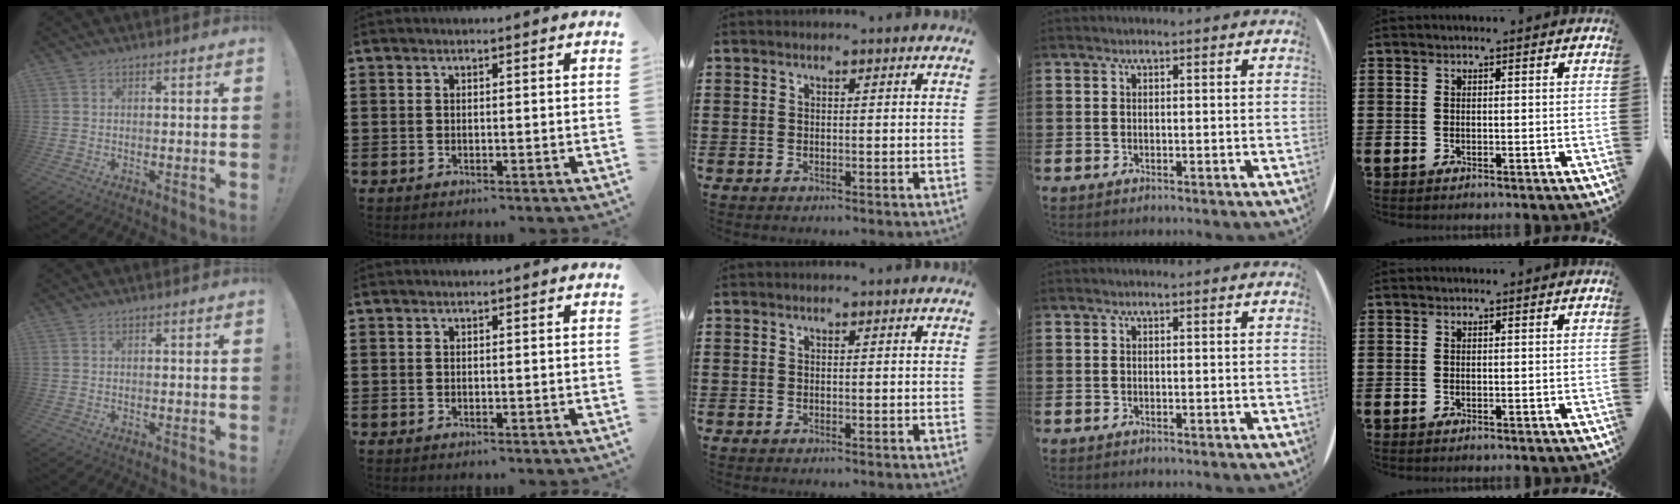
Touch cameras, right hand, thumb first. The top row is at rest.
{}